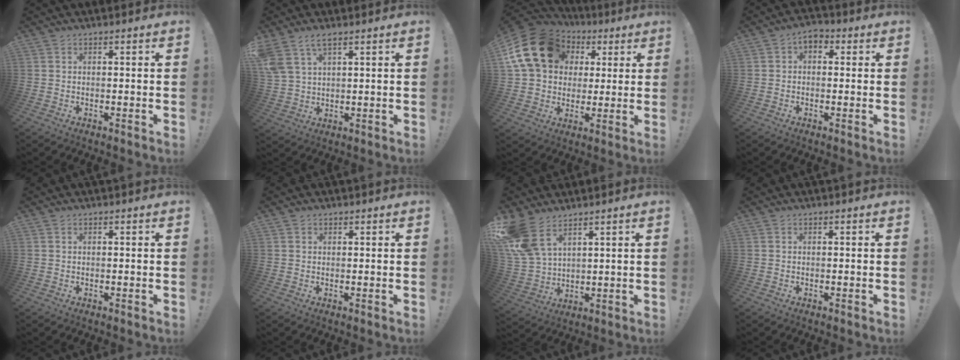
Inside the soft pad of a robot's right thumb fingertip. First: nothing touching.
{"total": 6.6, "force": [4.5, 2.8, 4.0], "torque": [-0.077, -0.014, 0.089]}
{"total": 20.5, "force": [6.7, 15.7, 11.2], "torque": [-0.189, -0.019, 0.139]}
{"total": 3.9, "force": [0.4, 2.6, 2.8], "torque": [-0.037, 0.002, 0.006]}
{"total": 0.0}
{"total": 0.8, "force": [0.6, 0.6, 0.0], "torque": [0.005, -0.002, 0.011]}
{"total": 12.4, "force": [7.9, 6.5, 7.0], "torque": [-0.152, -0.041, 0.156]}
{"total": 0.0}